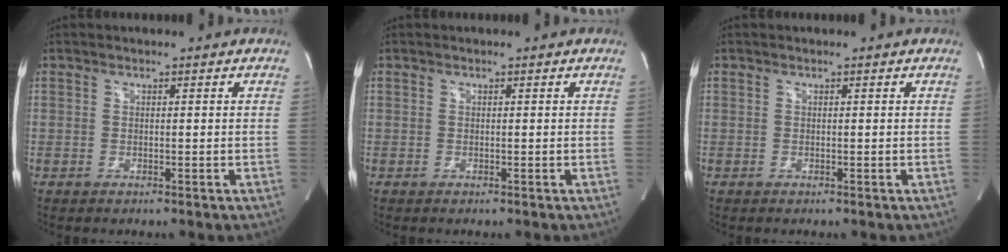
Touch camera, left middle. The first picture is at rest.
{"total": 0.0}
{"total": 0.0}